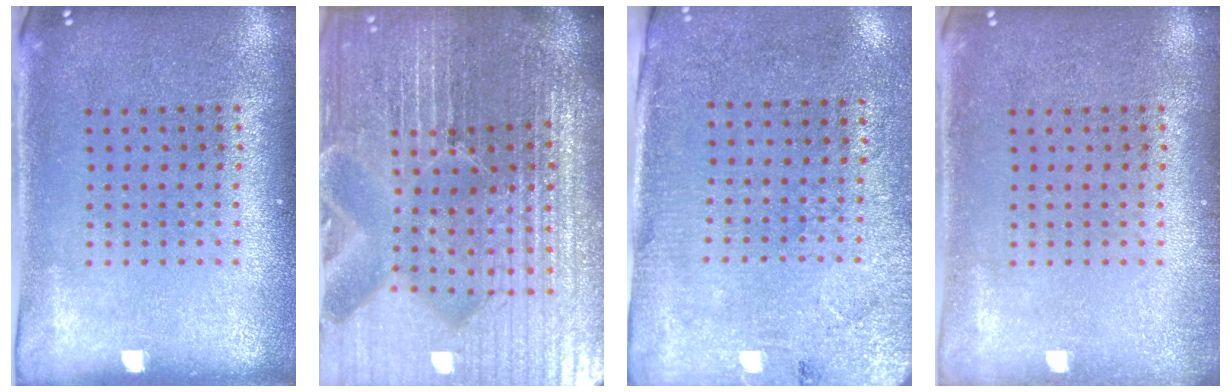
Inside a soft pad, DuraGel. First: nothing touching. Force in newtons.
{"total": 7.2, "press": 6.2, "slide": 3.6}
{"total": 2.7, "press": 2.4, "slide": 1.3}
{"total": 0.8, "press": 0.8, "slide": 0.0}